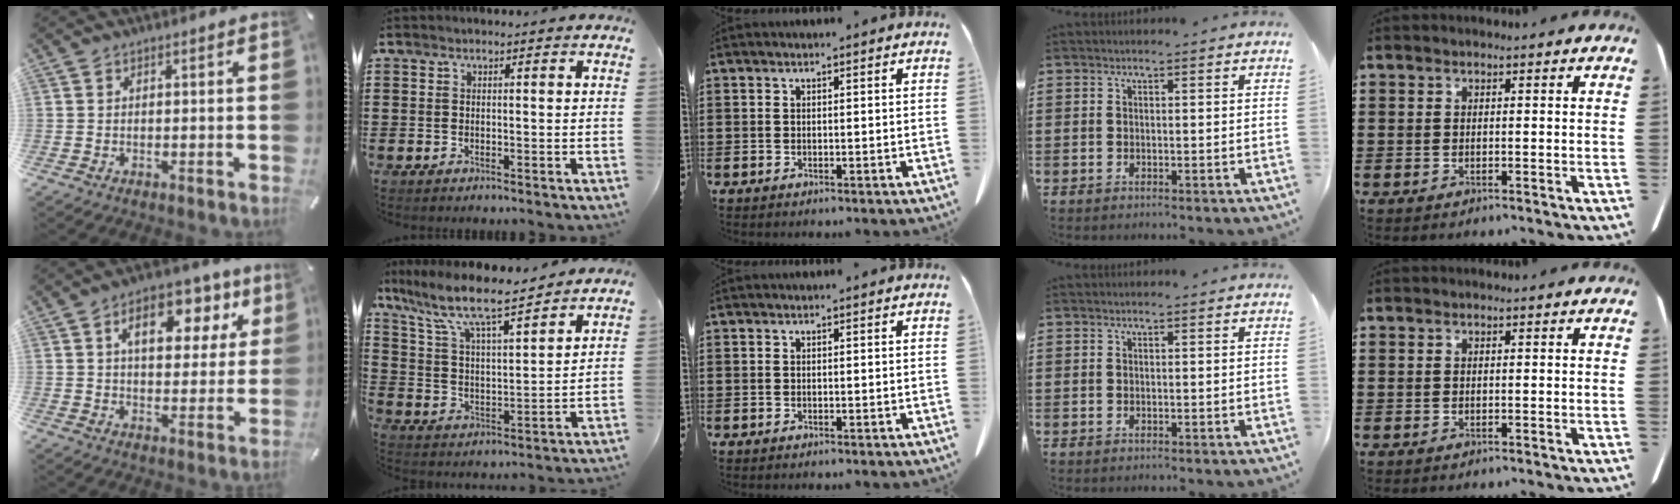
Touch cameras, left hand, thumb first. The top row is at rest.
{"thumb": {"total": 12.8, "force": [5.8, 7.7, 8.3], "torque": [-0.108, -0.019, 0.091]}, "index": {"total": 9.0, "force": [7.1, 1.6, 5.2], "torque": [-0.128, -0.038, 0.119]}}